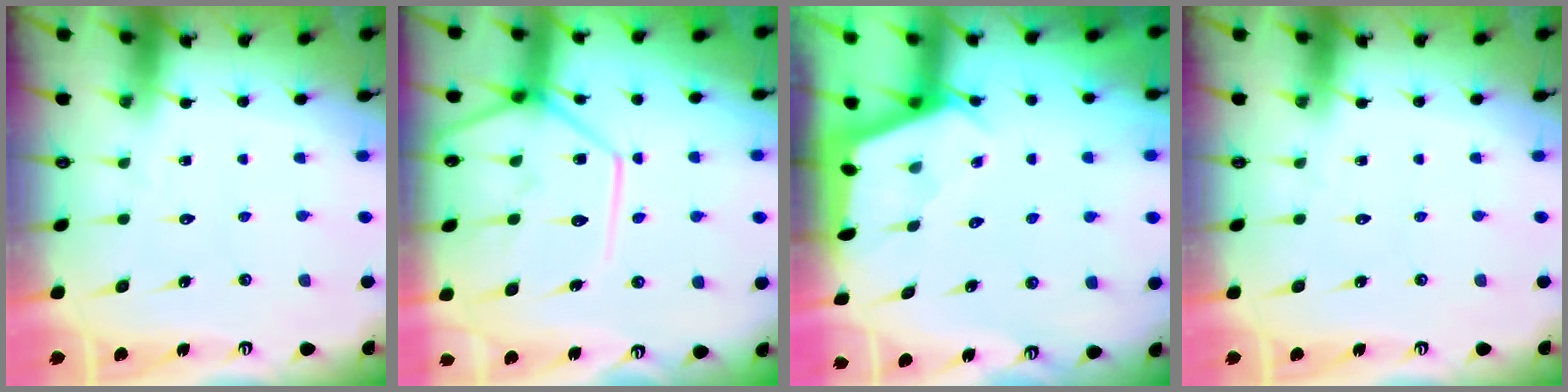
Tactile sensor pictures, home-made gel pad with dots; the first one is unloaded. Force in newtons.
{"total": 16.2, "press": 16.1, "slide": 1.8}
{"total": 2.6, "press": 2.6, "slide": 0.3}
{"total": 0.0}